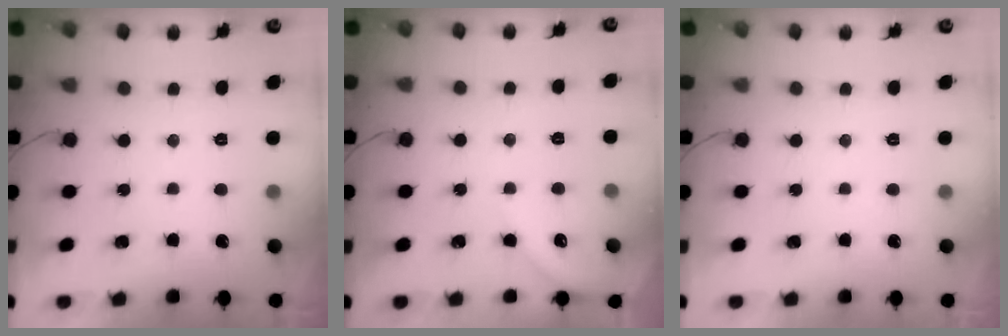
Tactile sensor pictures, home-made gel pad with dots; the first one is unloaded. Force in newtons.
{"total": 3.2, "press": 3.1, "slide": 0.5}
{"total": 0.0}